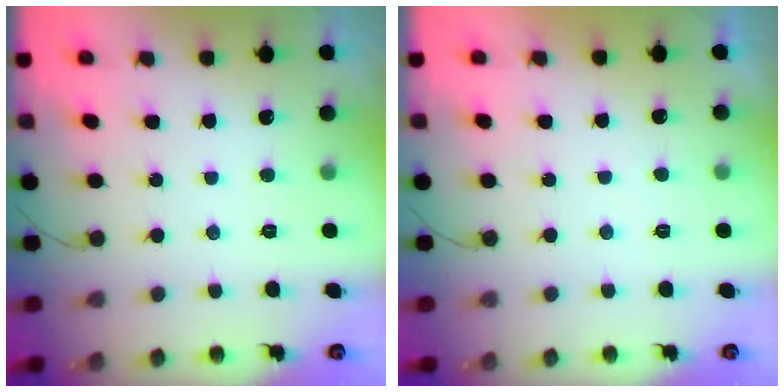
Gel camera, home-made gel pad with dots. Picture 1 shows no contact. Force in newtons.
{"total": 0.8, "press": 0.6, "slide": 0.4}